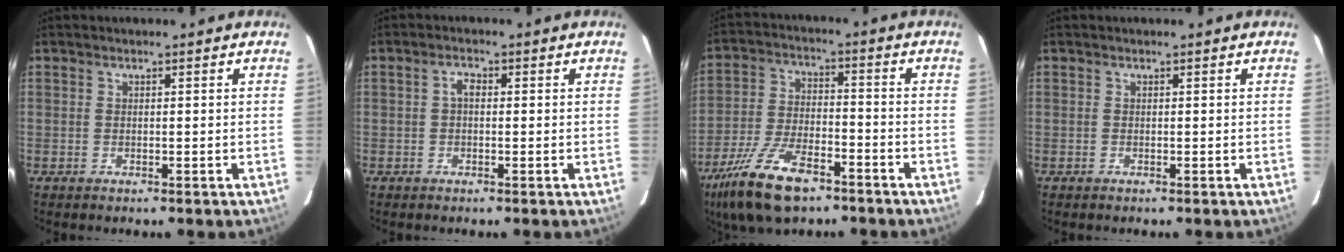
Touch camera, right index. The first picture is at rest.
{"total": 1.7, "force": [0.0, 1.0, 1.3], "torque": [-0.026, 0.009, -0.002]}
{"total": 15.1, "force": [-10.1, 6.0, 9.5], "torque": [-0.213, -0.024, -0.186]}
{"total": 0.0}